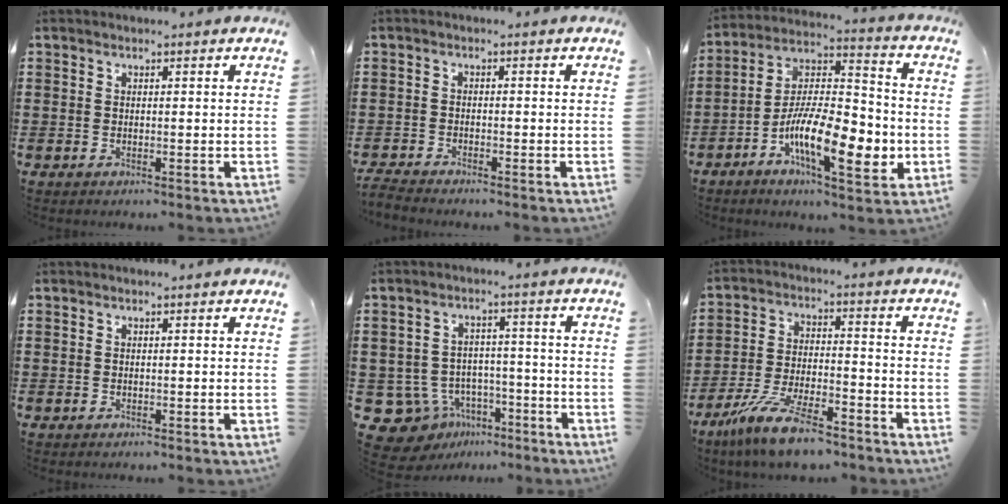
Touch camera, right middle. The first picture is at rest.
{"total": 2.0, "force": [-2.0, -0.1, 0.3], "torque": [-0.013, -0.002, -0.043]}
{"total": 13.5, "force": [-5.1, 4.5, 11.7], "torque": [-0.228, -0.008, -0.094]}
{"total": 0.0}
{"total": 8.1, "force": [-5.8, 5.3, 2.1], "torque": [-0.068, 0.022, -0.113]}
{"total": 9.9, "force": [-8.0, 1.6, 5.6], "torque": [-0.120, 0.009, -0.156]}